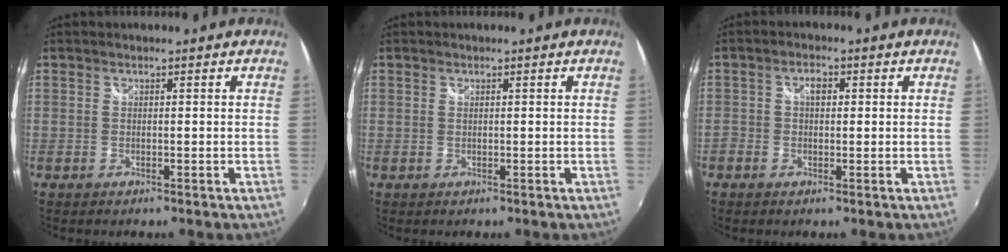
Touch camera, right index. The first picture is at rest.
{"total": 0.0}
{"total": 2.4, "force": [0.1, 1.6, 1.7], "torque": [-0.033, 0.010, 0.000]}